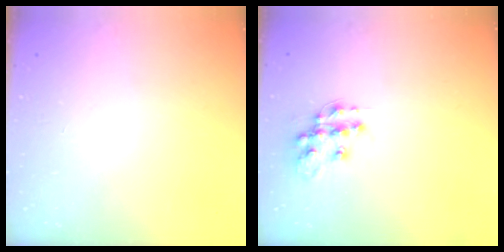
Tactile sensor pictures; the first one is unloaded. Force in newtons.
{"total": 11.8, "press": 11.8, "slide": 0.7}